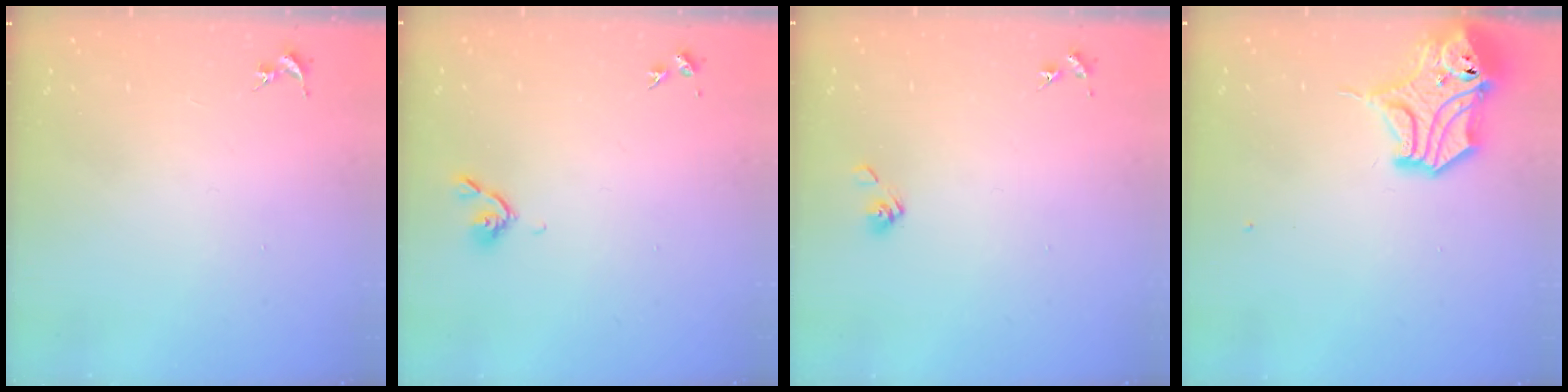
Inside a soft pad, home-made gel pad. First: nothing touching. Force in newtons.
{"total": 5.3, "press": 5.2, "slide": 1.1}
{"total": 5.4, "press": 5.0, "slide": 2.2}
{"total": 14.8, "press": 14.7, "slide": 2.2}